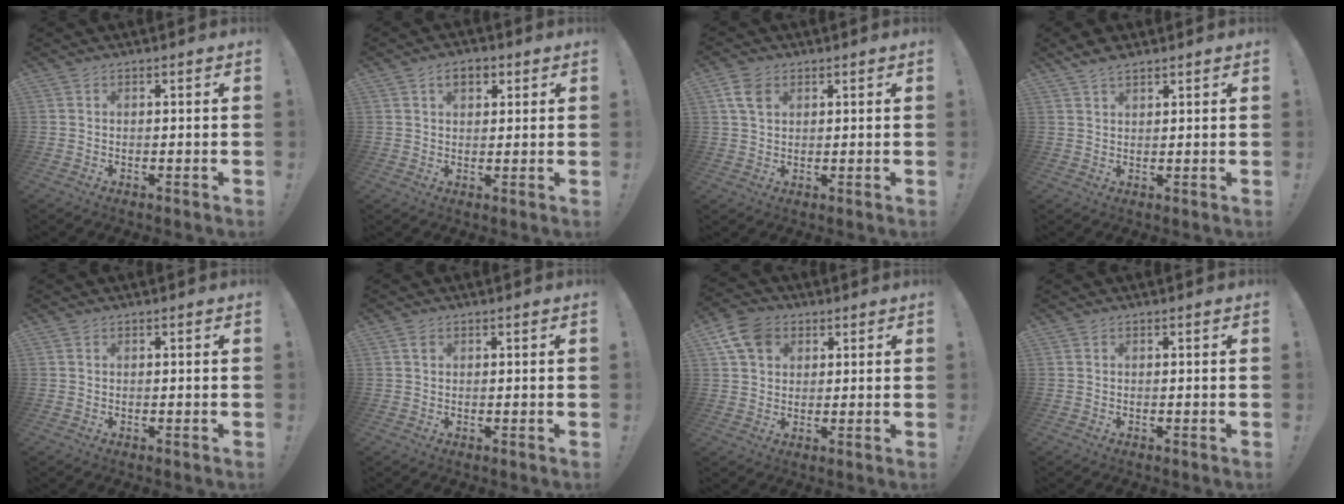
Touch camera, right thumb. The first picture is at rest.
{"total": 4.8, "force": [2.1, 3.0, 3.2], "torque": [-0.038, 0.001, 0.034]}
{"total": 6.2, "force": [2.7, 4.1, 3.8], "torque": [-0.062, -0.001, 0.054]}
{"total": 3.8, "force": [3.1, 1.6, 1.4], "torque": [-0.020, -0.015, 0.058]}
{"total": 0.0}
{"total": 1.1, "force": [0.6, 0.7, 0.6], "torque": [-0.004, 0.000, 0.008]}
{"total": 9.7, "force": [4.4, 7.2, 4.7], "torque": [-0.086, -0.007, 0.088]}
{"total": 0.0}